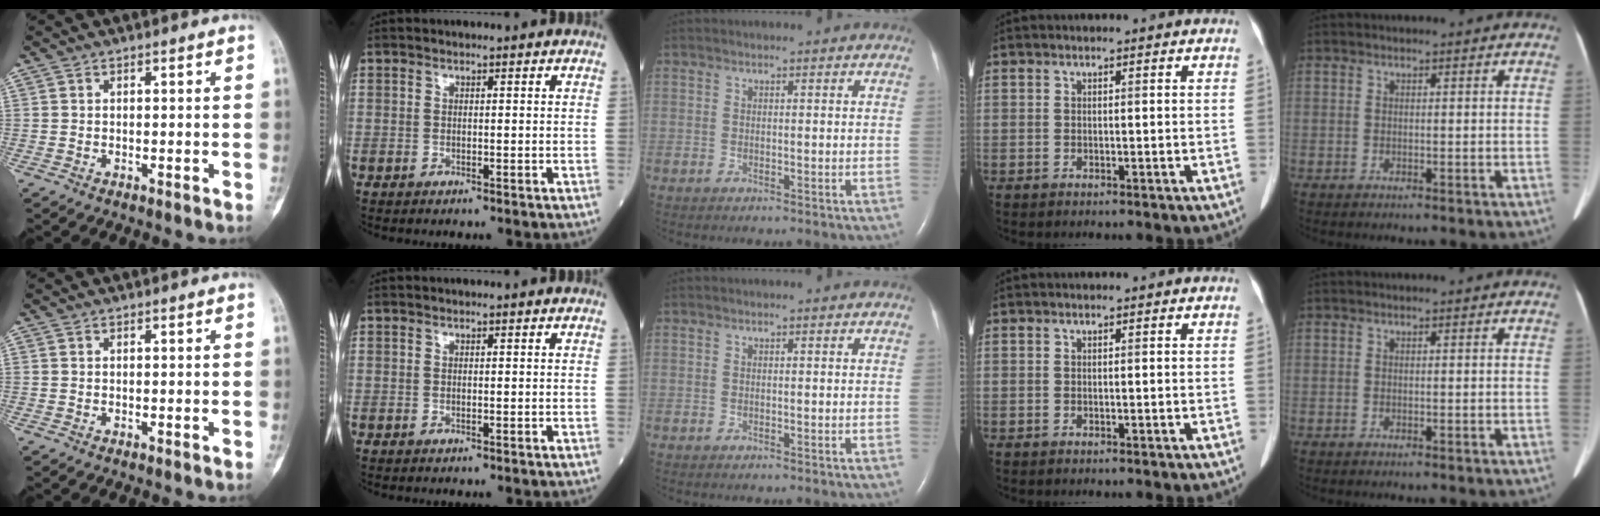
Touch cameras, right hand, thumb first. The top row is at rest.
{}